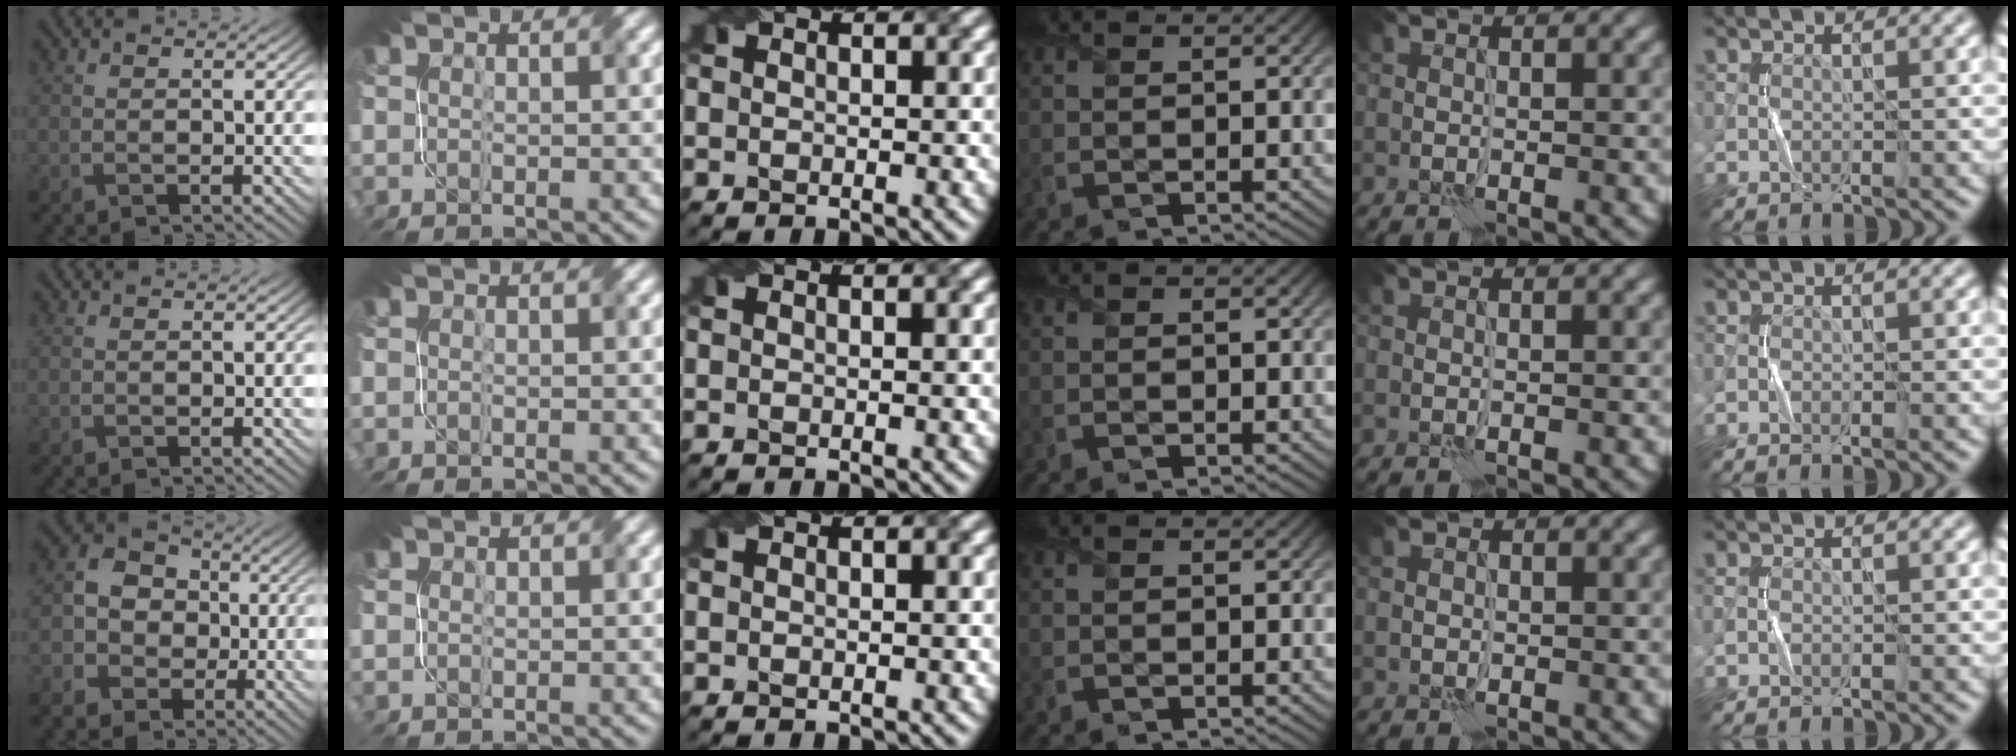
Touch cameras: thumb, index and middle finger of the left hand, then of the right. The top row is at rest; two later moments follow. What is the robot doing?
{"motion": "fold", "object": "netting"}